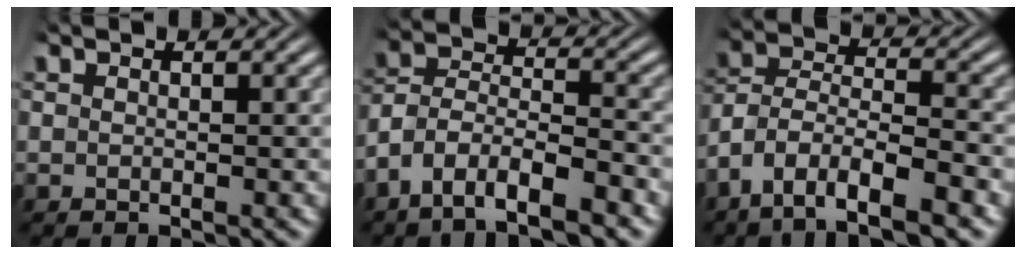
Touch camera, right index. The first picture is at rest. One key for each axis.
{"total": 8.5, "fx": -3.8, "fy": 6.6, "fz": 3.8, "tx": -0.097, "ty": -0.029, "tz": -0.073}
{"total": 8.8, "fx": -3.4, "fy": 6.4, "fz": 4.9, "tx": -0.115, "ty": -0.034, "tz": -0.058}